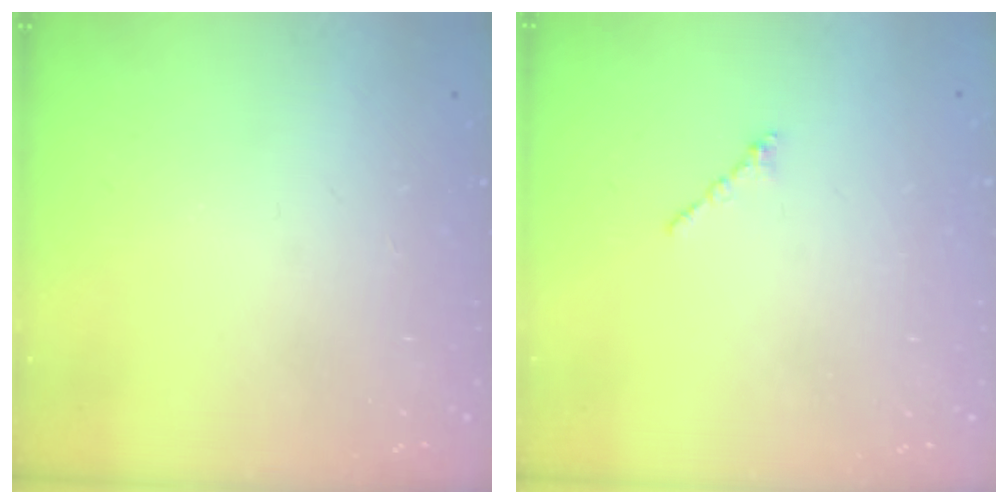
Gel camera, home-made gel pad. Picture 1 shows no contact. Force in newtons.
{"total": 1.2, "press": 1.1, "slide": 0.5}